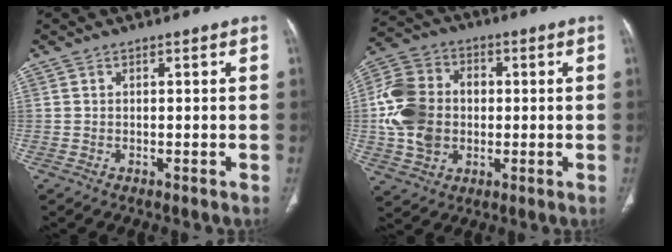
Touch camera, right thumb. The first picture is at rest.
{"total": 14.6, "force": [-0.4, 11.5, 9.0], "torque": [-0.162, 0.025, -0.007]}